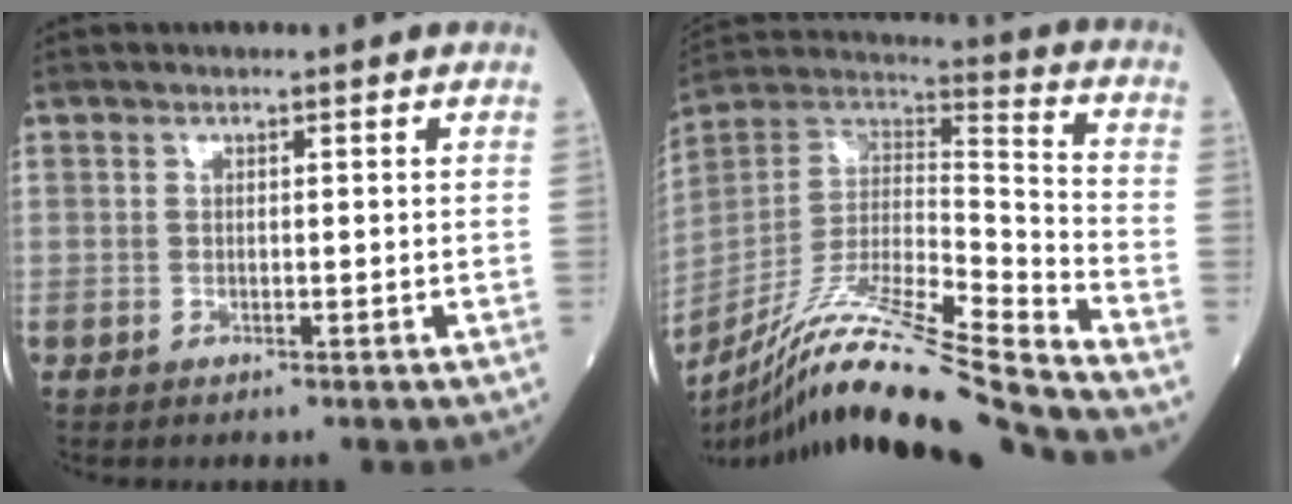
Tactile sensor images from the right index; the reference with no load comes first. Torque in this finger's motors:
{"motor_torque": [-0.34, -0.55, 0.36, 0.09]}